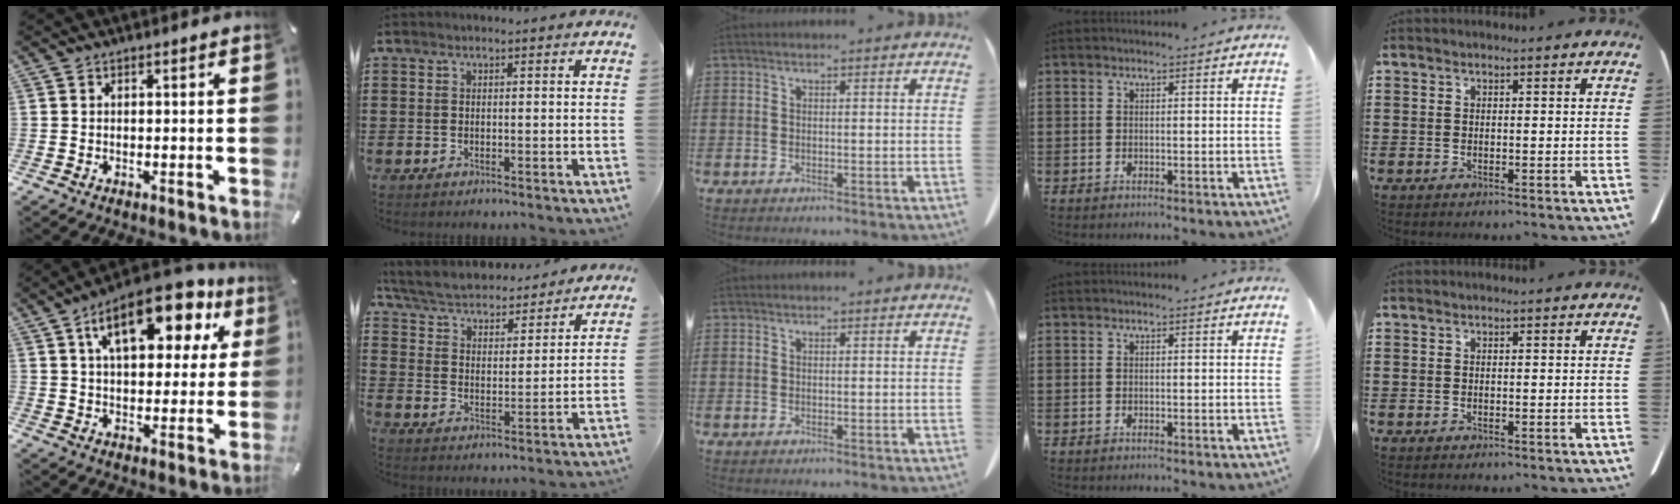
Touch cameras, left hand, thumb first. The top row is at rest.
{"thumb": {"total": 17.4, "force": [9.2, 8.3, 12.2], "torque": [-0.187, -0.036, 0.150]}, "index": {"total": 4.8, "force": [4.7, 0.5, 1.0], "torque": [-0.045, -0.032, 0.076]}}